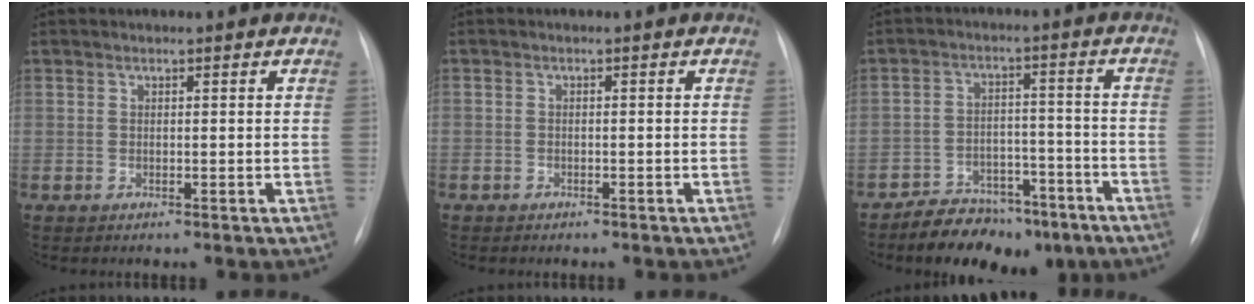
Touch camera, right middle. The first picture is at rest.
{"total": 1.4, "force": [-1.1, 0.8, 0.4], "torque": [-0.008, 0.001, -0.011]}
{"total": 11.0, "force": [-8.3, 5.5, 4.7], "torque": [-0.060, 0.023, -0.125]}